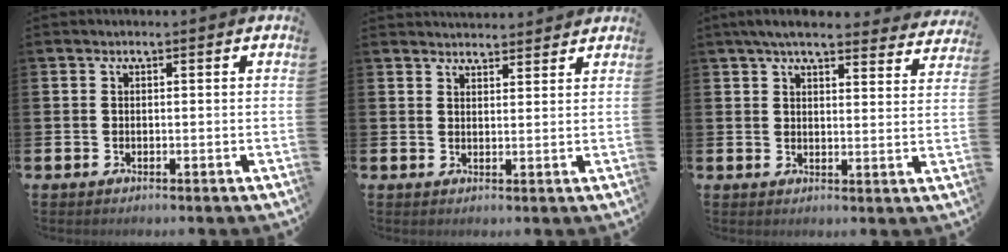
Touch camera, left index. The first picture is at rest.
{"total": 3.0, "force": [2.9, 0.4, -0.2], "torque": [0.009, -0.019, 0.051]}
{"total": 5.4, "force": [5.0, 0.8, 1.9], "torque": [-0.040, -0.027, 0.088]}